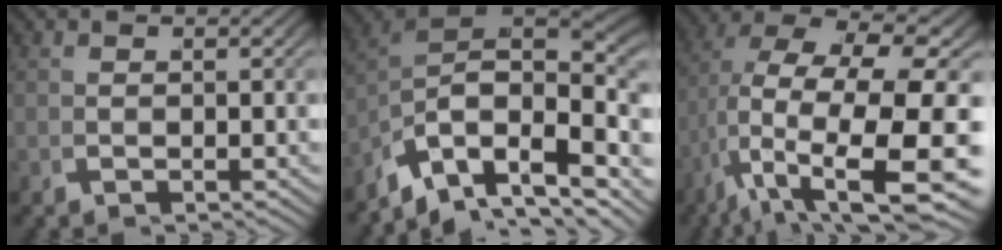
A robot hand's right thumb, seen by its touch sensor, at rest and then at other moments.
{"total": 14.4, "force": [-0.4, 8.3, 11.7], "torque": [-0.198, -0.022, 0.001]}
{"total": 12.7, "force": [-0.9, 6.7, 10.7], "torque": [-0.219, -0.064, 0.032]}